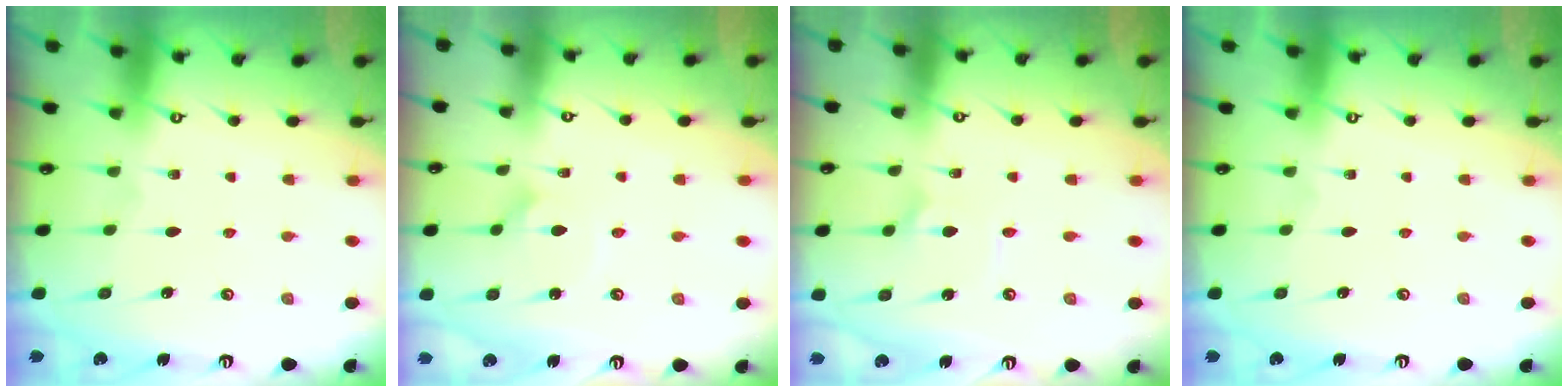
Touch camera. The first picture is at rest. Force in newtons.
{"total": 2.4, "press": 2.4, "slide": 0.1}
{"total": 1.8, "press": 1.8, "slide": 0.1}
{"total": 0.0}